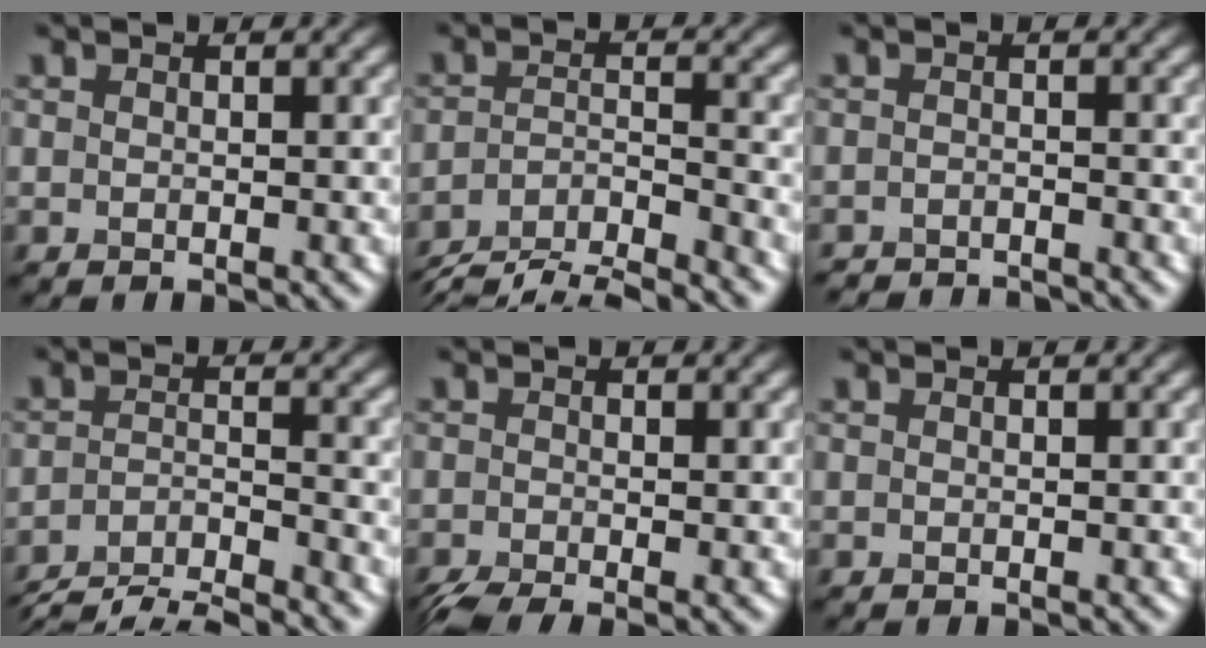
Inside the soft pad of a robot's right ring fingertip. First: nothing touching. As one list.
[{"total": 7.0, "force": [-6.4, 1.4, 2.5], "torque": [-0.041, -0.013, -0.110]}, {"total": 3.4, "force": [-3.3, 0.4, 0.5], "torque": [-0.005, -0.012, -0.053]}, {"total": 6.2, "force": [-5.7, 1.1, 2.3], "torque": [-0.038, -0.011, -0.100]}, {"total": 3.0, "force": [-2.2, 0.6, 1.9], "torque": [-0.036, -0.011, -0.046]}, {"total": 0.0}]